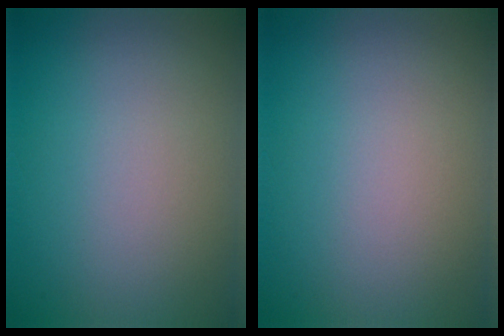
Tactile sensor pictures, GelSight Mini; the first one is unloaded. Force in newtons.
{"total": 0.0}